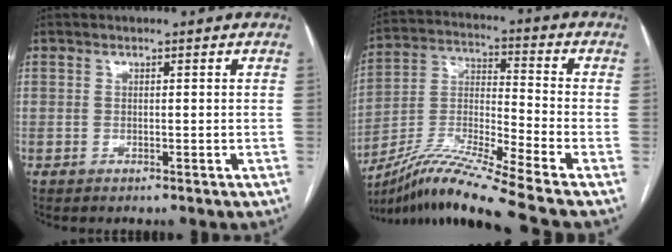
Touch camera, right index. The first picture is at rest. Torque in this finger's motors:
{"motor_torque": [-0.21, -0.76, 0.05, 0.04]}